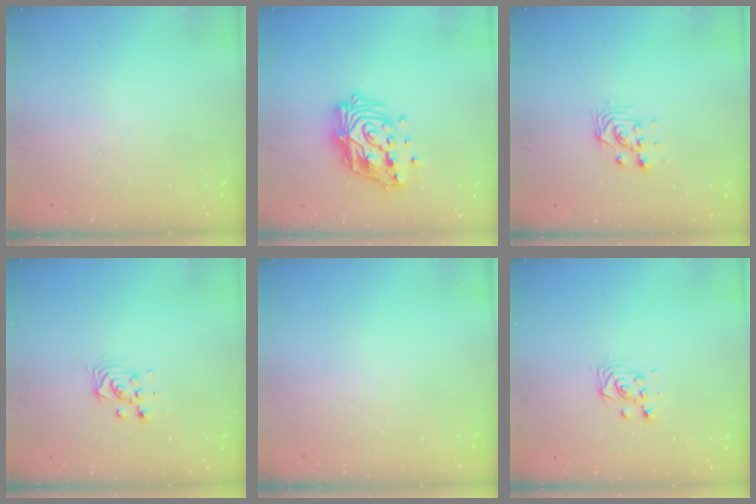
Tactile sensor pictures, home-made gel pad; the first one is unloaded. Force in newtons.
{"total": 17.3, "press": 17.1, "slide": 2.1}
{"total": 2.9, "press": 2.8, "slide": 0.8}
{"total": 3.6, "press": 3.6, "slide": 0.1}
{"total": 0.0}
{"total": 3.1, "press": 3.1, "slide": 0.3}